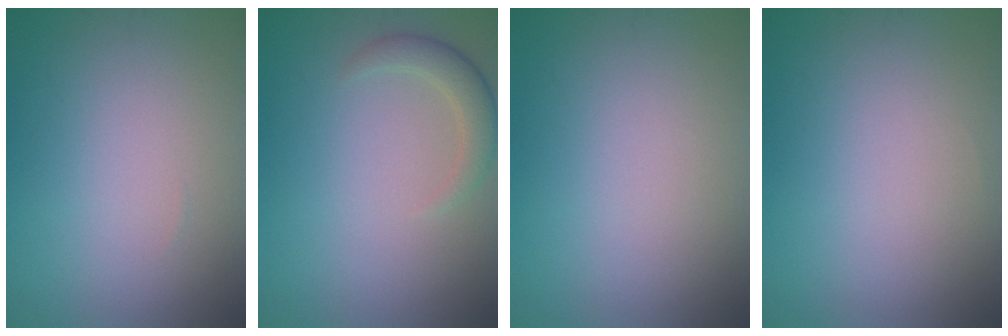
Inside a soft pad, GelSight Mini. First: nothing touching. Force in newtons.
{"total": 2.6, "press": 2.6, "slide": 0.1}
{"total": 0.0}
{"total": 0.0}